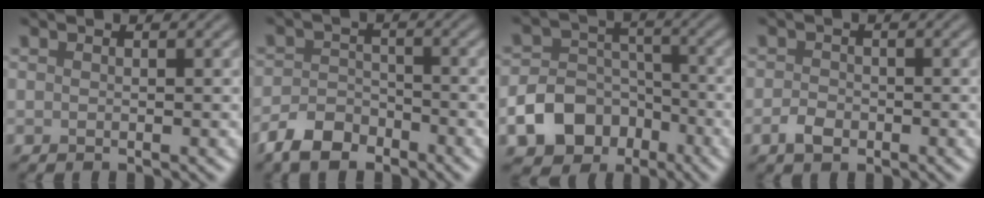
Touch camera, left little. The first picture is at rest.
{"total": 3.8, "force": [-2.8, 2.0, 1.6], "torque": [-0.028, -0.001, -0.062]}
{"total": 8.2, "force": [-4.2, 6.2, 3.1], "torque": [-0.038, -0.015, -0.089]}
{"total": 1.8, "force": [-0.9, 1.2, 1.0], "torque": [-0.018, 0.000, -0.021]}